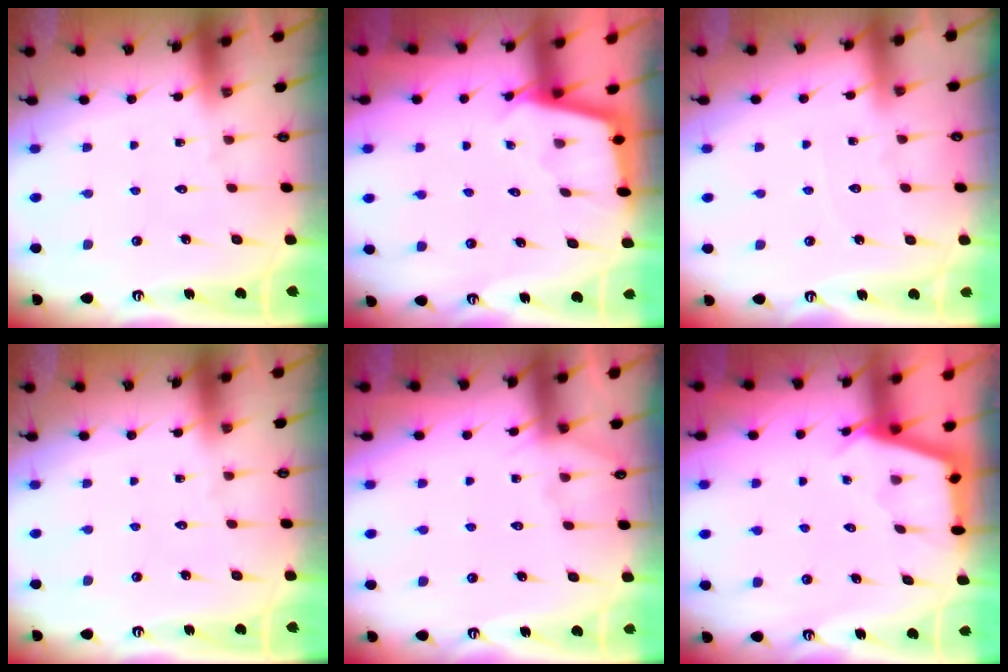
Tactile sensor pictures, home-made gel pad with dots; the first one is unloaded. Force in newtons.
{"total": 2.3, "press": 2.3, "slide": 0.2}
{"total": 2.4, "press": 2.3, "slide": 0.4}
{"total": 0.0}
{"total": 3.4, "press": 3.4, "slide": 0.5}
{"total": 2.8, "press": 2.8, "slide": 0.3}